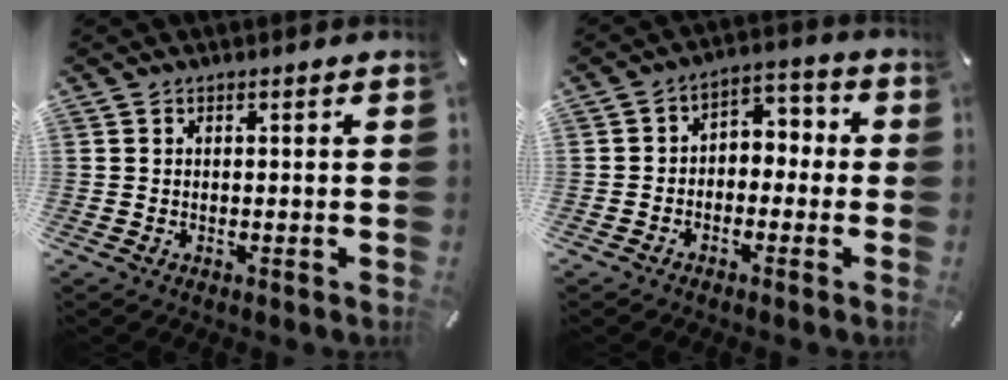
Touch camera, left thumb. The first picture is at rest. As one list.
[{"total": 4.7, "force": [-2.5, 3.6, 1.7], "torque": [-0.028, 0.020, -0.051]}]